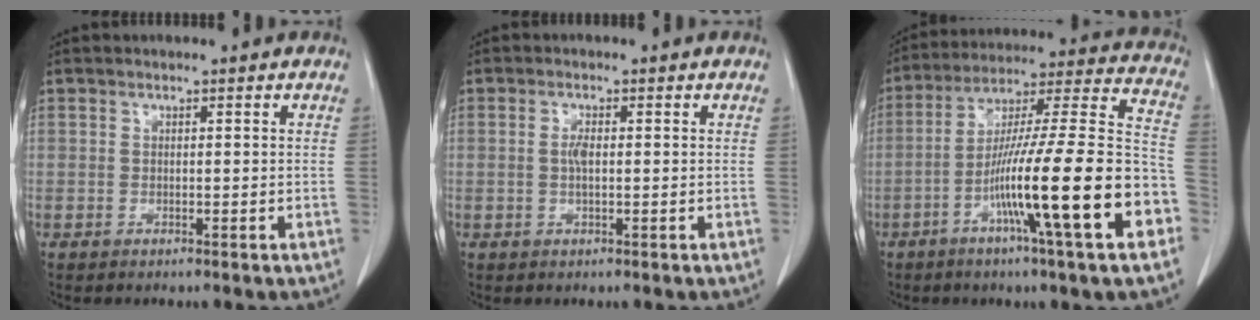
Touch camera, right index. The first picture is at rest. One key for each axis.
{"total": 1.9, "fx": 0.0, "fy": 0.5, "fz": 1.8, "tx": -0.040, "ty": 0.001, "tz": 0.001}
{"total": 23.4, "fx": -8.6, "fy": 0.4, "fz": 21.8, "tx": -0.301, "ty": -0.008, "tz": -0.145}